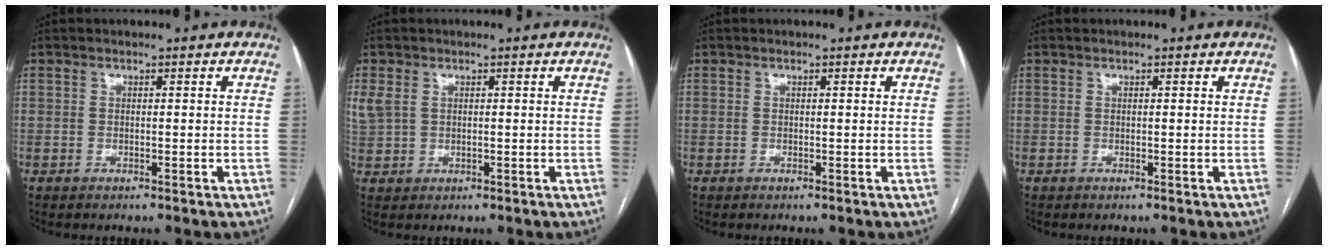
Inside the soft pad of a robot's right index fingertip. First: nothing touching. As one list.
[{"total": 3.3, "force": [1.1, 2.4, 1.9], "torque": [-0.060, 0.015, 0.032]}, {"total": 0.0}, {"total": 0.0}]